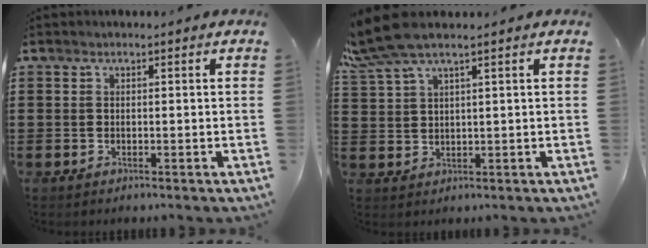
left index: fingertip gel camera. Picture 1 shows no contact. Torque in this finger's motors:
{"motor_torque": [2.14, 0.00, 1.03, 0.21]}